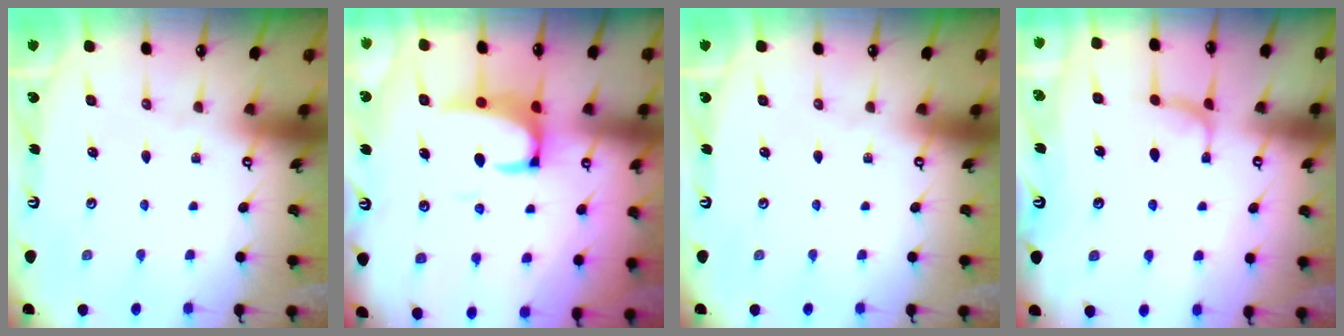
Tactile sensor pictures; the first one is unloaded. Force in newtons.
{"total": 4.7, "press": 4.6, "slide": 0.9}
{"total": 0.0}
{"total": 0.9, "press": 0.8, "slide": 0.5}